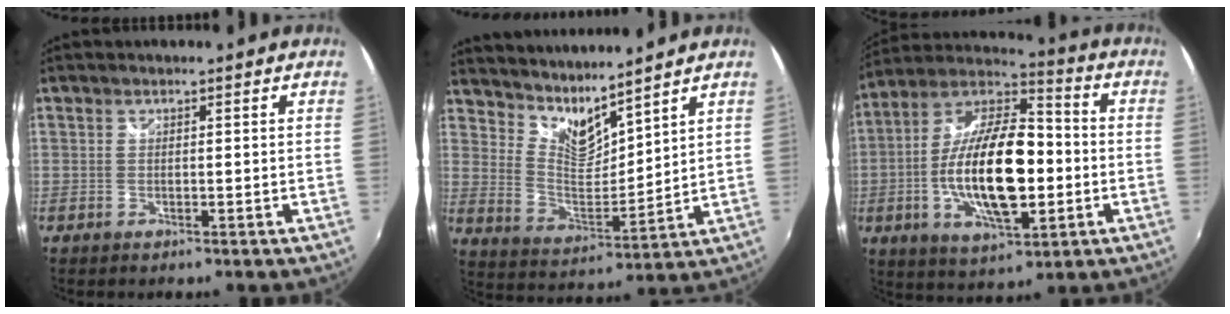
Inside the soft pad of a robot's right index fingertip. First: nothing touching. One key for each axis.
{"total": 9.3, "fx": 8.2, "fy": 1.8, "fz": 4.0, "tx": -0.069, "ty": -0.014, "tz": 0.156}
{"total": 21.0, "fx": -3.5, "fy": 8.6, "fz": 18.9, "tx": -0.369, "ty": -0.007, "tz": -0.065}